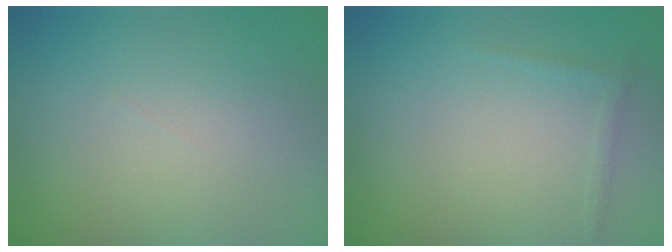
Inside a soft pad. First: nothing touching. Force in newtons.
{"total": 0.7, "press": 0.7, "slide": 0.0}